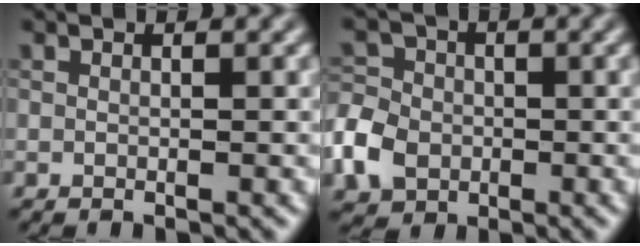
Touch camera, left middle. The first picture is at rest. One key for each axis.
{"total": 5.0, "fx": -1.6, "fy": 4.1, "fz": 2.3, "tx": -0.051, "ty": 0.004, "tz": -0.046}